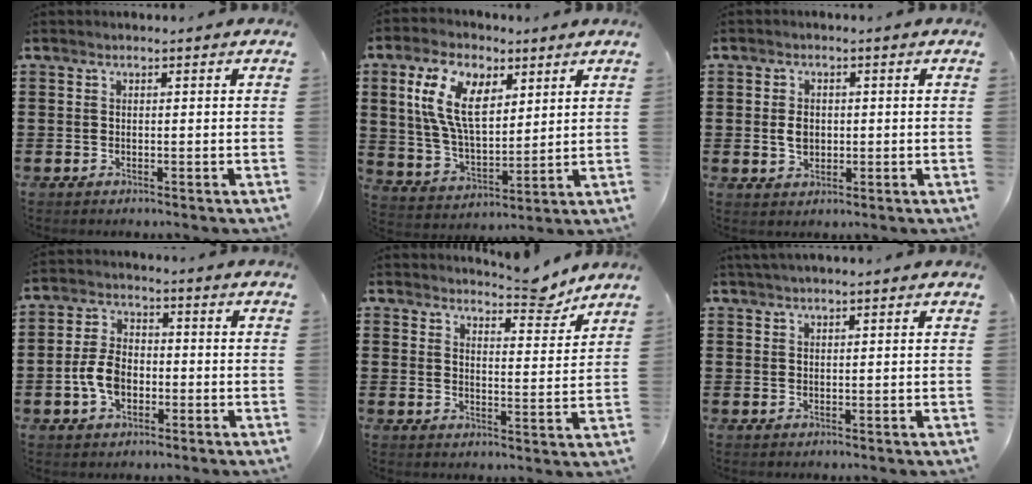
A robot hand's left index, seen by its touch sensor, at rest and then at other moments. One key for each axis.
{"total": 11.1, "fx": 5.2, "fy": 5.8, "fz": 7.9, "tx": -0.176, "ty": 0.009, "tz": 0.096}
{"total": 2.7, "fx": 0.0, "fy": 2.0, "fz": 1.8, "tx": -0.031, "ty": 0.003, "tz": -0.003}
{"total": 6.3, "fx": -1.8, "fy": 4.1, "fz": 4.4, "tx": -0.112, "ty": 0.002, "tz": -0.041}
{"total": 6.2, "fx": 5.8, "fy": 0.9, "fz": 1.7, "tx": -0.019, "ty": -0.035, "tz": 0.100}
{"total": 1.2, "fx": 1.1, "fy": -0.1, "fz": 0.6, "tx": -0.012, "ty": 0.000, "tz": 0.020}